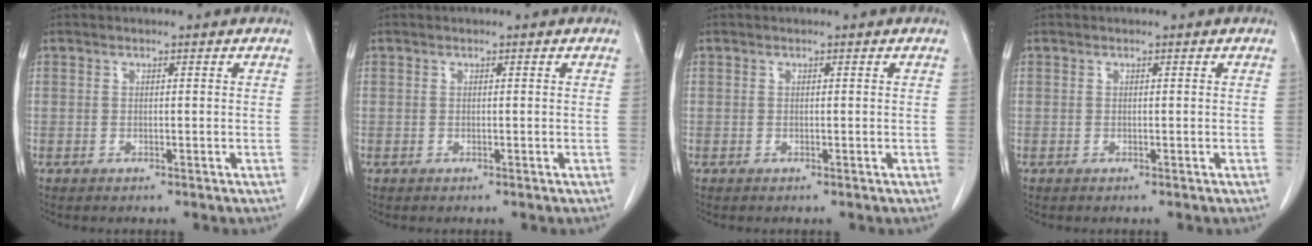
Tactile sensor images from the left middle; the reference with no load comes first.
{"total": 0.0}
{"total": 0.0}
{"total": 0.0}